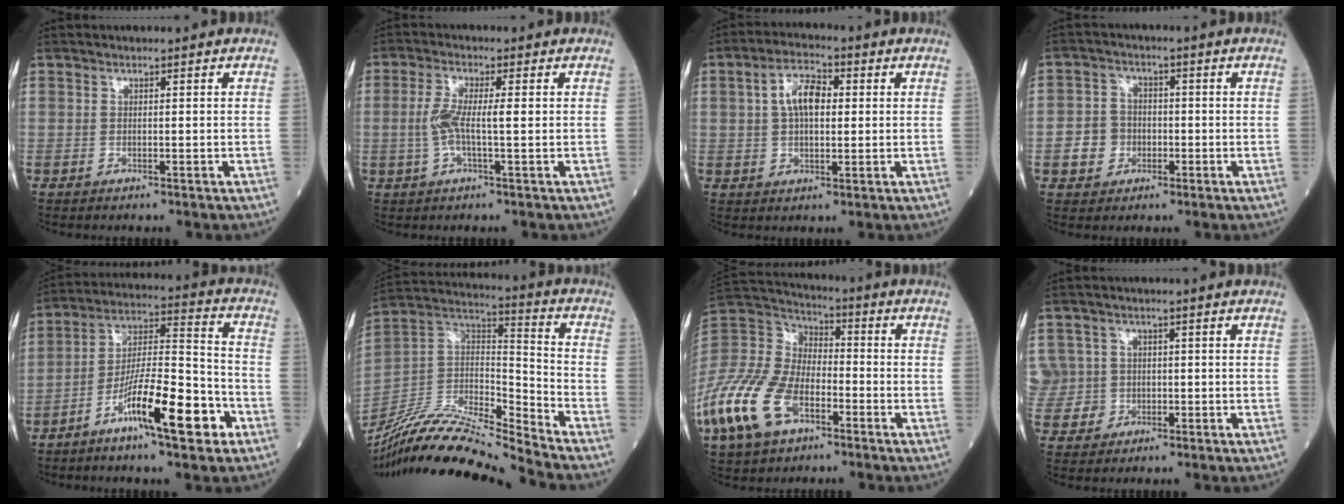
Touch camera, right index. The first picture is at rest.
{"total": 4.9, "force": [-0.2, 0.7, 4.9], "torque": [-0.112, 0.009, -0.007]}
{"total": 6.6, "force": [1.2, 3.2, 5.6], "torque": [-0.109, 0.016, 0.018]}
{"total": 4.9, "force": [-1.3, 4.4, 1.7], "torque": [-0.035, 0.013, -0.020]}
{"total": 14.1, "force": [-7.2, 2.2, 12.0], "torque": [-0.211, 0.003, -0.125]}
{"total": 19.4, "force": [-18.0, -0.1, 7.4], "torque": [-0.150, 0.020, -0.332]}
{"total": 18.5, "force": [-9.2, 10.1, 12.4], "torque": [-0.303, -0.003, -0.178]}
{"total": 6.2, "force": [0.0, 6.2, -0.1], "torque": [-0.002, 0.031, 0.006]}